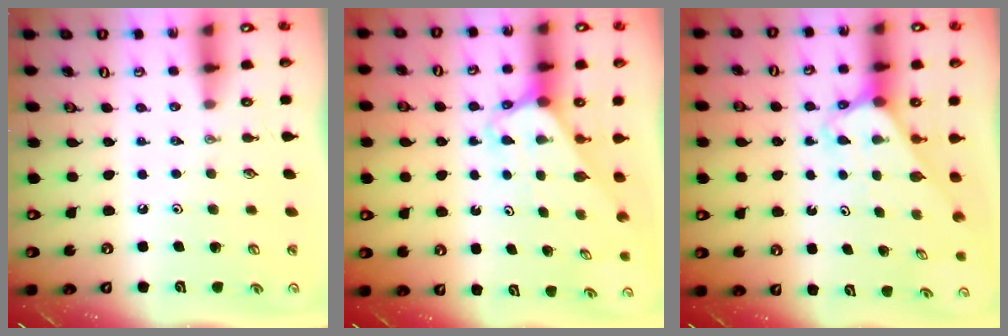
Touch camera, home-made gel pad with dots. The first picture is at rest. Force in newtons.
{"total": 2.5, "press": 2.5, "slide": 0.2}
{"total": 2.5, "press": 2.5, "slide": 0.2}